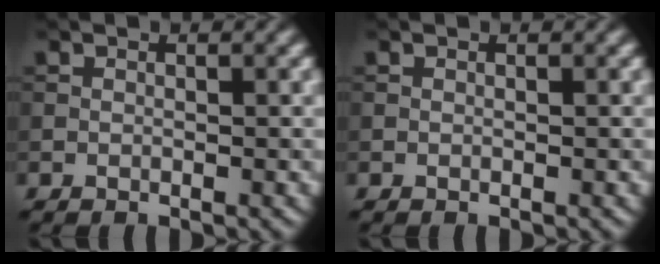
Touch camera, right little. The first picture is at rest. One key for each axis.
{"total": 0.0}